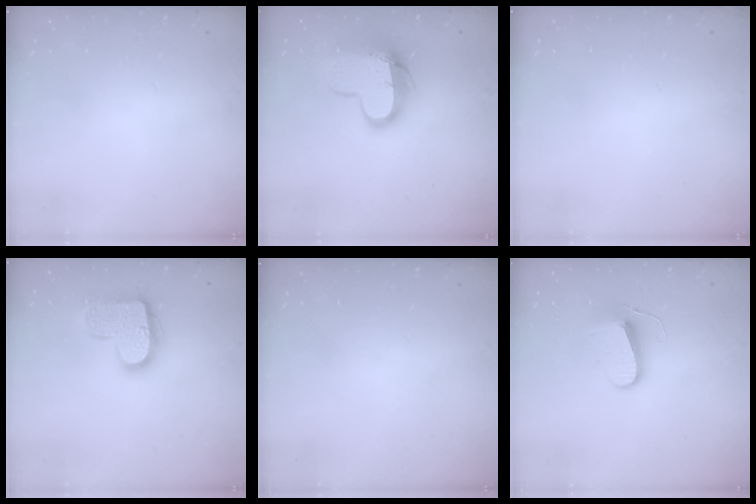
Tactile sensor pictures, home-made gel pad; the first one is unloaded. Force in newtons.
{"total": 13.7, "press": 13.6, "slide": 1.3}
{"total": 0.0}
{"total": 14.4, "press": 14.4, "slide": 0.7}
{"total": 0.0}
{"total": 9.4, "press": 9.4, "slide": 0.9}